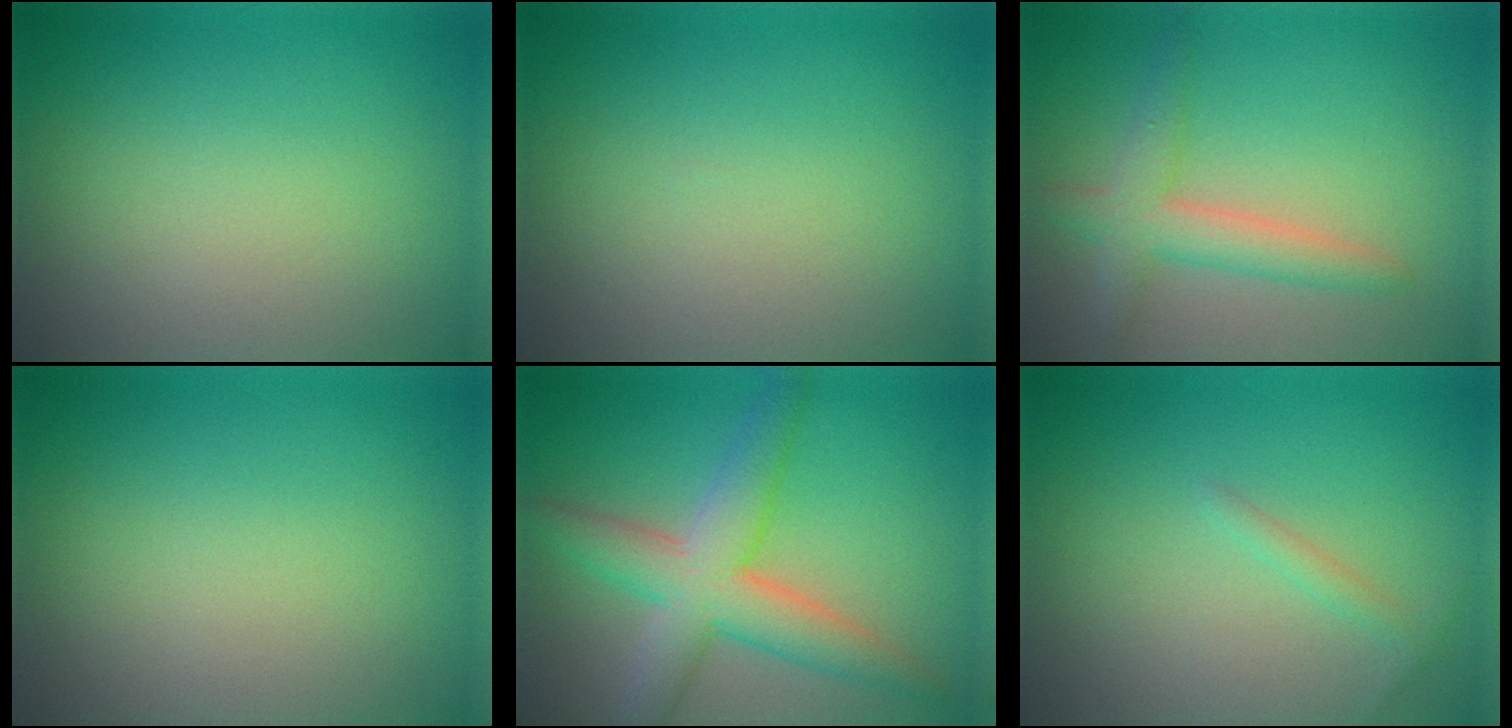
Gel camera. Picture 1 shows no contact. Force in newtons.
{"total": 0.0}
{"total": 3.7, "press": 3.7, "slide": 0.1}
{"total": 0.0}
{"total": 7.1, "press": 7.1, "slide": 0.2}
{"total": 1.1, "press": 1.1, "slide": 0.1}